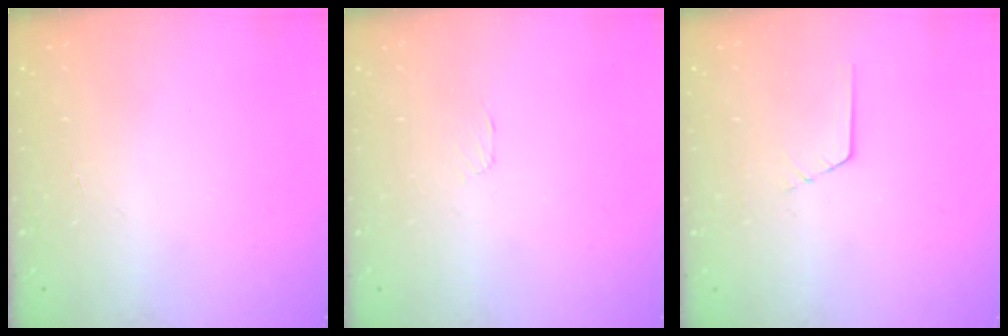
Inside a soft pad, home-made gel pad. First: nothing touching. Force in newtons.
{"total": 3.2, "press": 3.2, "slide": 0.5}
{"total": 0.5, "press": 0.5, "slide": 0.2}